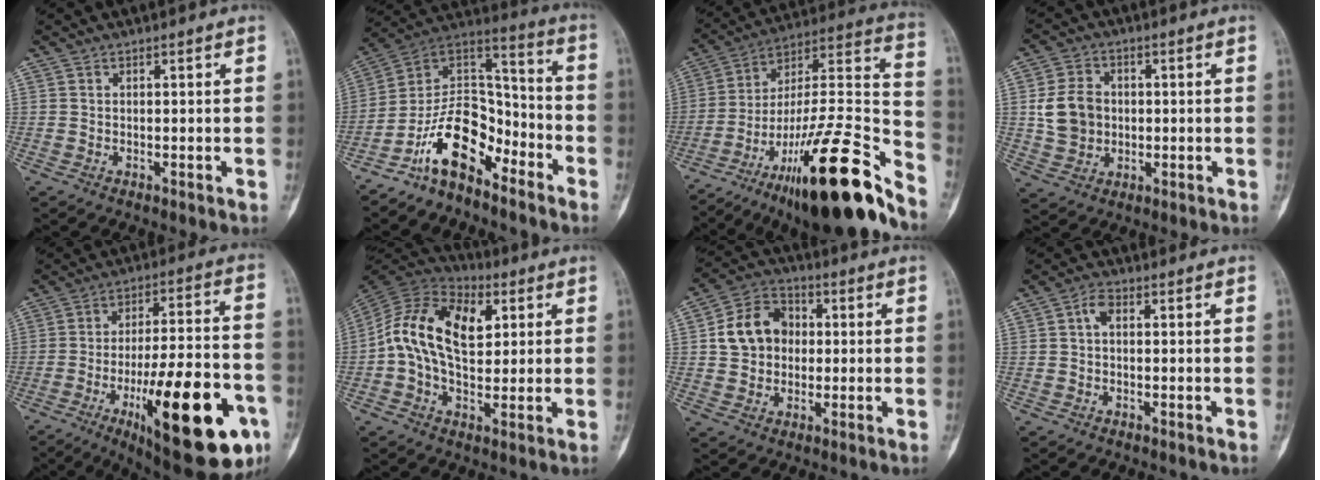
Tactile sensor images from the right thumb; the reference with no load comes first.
{"total": 14.6, "force": [-9.2, 7.7, 8.4], "torque": [-0.127, 0.100, -0.178]}
{"total": 30.5, "force": [-20.5, 5.8, 21.8], "torque": [-0.272, 0.095, -0.332]}
{"total": 8.7, "force": [0.3, 7.2, 4.9], "torque": [-0.075, 0.006, 0.009]}
{"total": 28.3, "force": [-11.1, 8.9, 24.5], "torque": [-0.321, 0.042, -0.153]}
{"total": 16.6, "force": [2.7, 10.4, 12.6], "torque": [-0.211, 0.015, 0.038]}
{"total": 10.9, "force": [0.8, 9.0, 6.1], "torque": [-0.085, 0.021, 0.005]}
{"total": 2.6, "force": [0.2, 1.6, 2.0], "torque": [-0.030, 0.008, -0.002]}